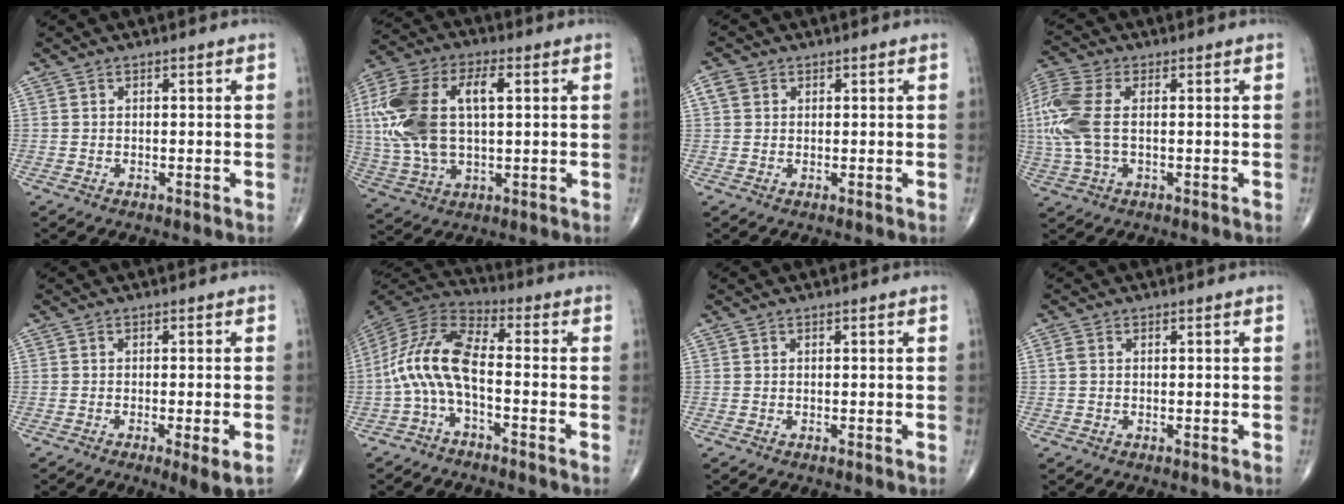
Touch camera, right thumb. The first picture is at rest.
{"total": 19.4, "force": [3.1, 10.1, 16.3], "torque": [-0.359, 0.015, 0.056]}
{"total": 2.5, "force": [0.8, 2.1, 1.0], "torque": [-0.016, 0.005, 0.014]}
{"total": 12.6, "force": [1.0, 7.0, 10.4], "torque": [-0.279, 0.015, 0.020]}
{"total": 4.5, "force": [-1.9, 0.5, 4.0], "torque": [-0.065, -0.005, -0.027]}
{"total": 12.0, "force": [-2.7, 4.8, 10.6], "torque": [-0.224, 0.054, -0.063]}
{"total": 0.0}
{"total": 1.3, "force": [0.2, 0.9, 1.0], "torque": [-0.029, 0.005, 0.006]}